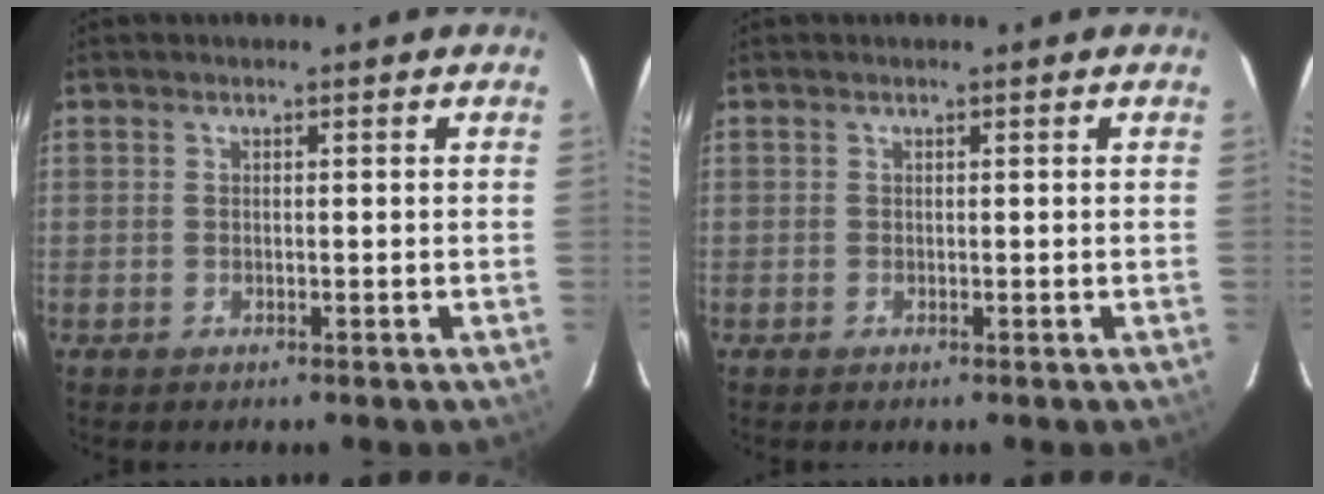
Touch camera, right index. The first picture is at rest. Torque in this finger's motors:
{"motor_torque": [0.05, 0.12, 0.01, -0.01]}